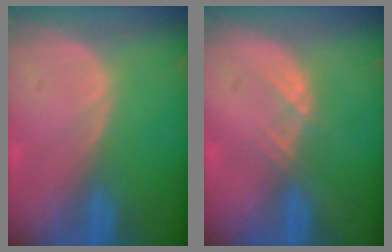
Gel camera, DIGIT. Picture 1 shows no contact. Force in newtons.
{"total": 1.9, "press": 1.8, "slide": 0.8}